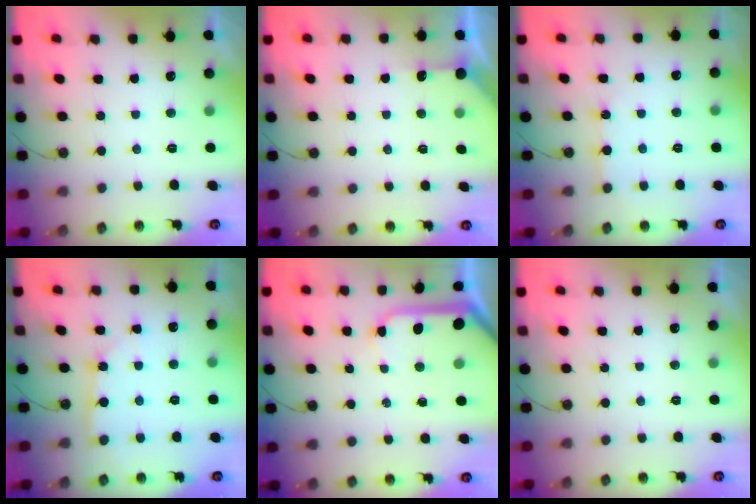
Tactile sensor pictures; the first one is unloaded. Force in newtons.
{"total": 3.0, "press": 2.9, "slide": 0.4}
{"total": 5.5, "press": 5.4, "slide": 0.8}
{"total": 3.8, "press": 3.8, "slide": 0.3}
{"total": 10.1, "press": 10.0, "slide": 1.4}
{"total": 0.0}